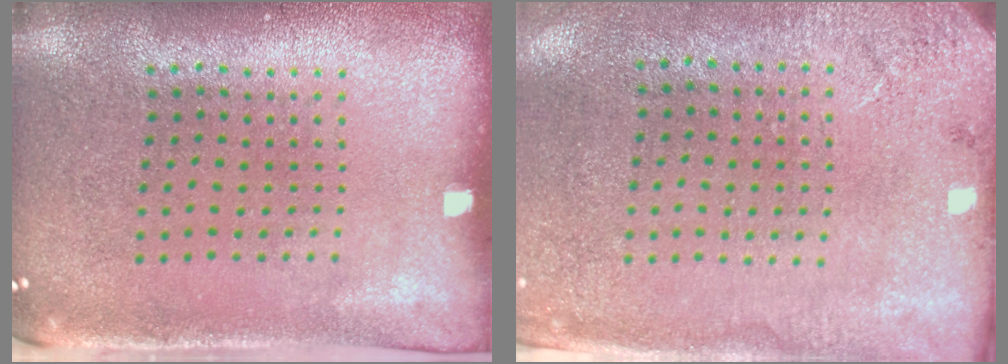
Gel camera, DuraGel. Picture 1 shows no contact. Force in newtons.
{"total": 2.7, "press": 2.2, "slide": 1.5}